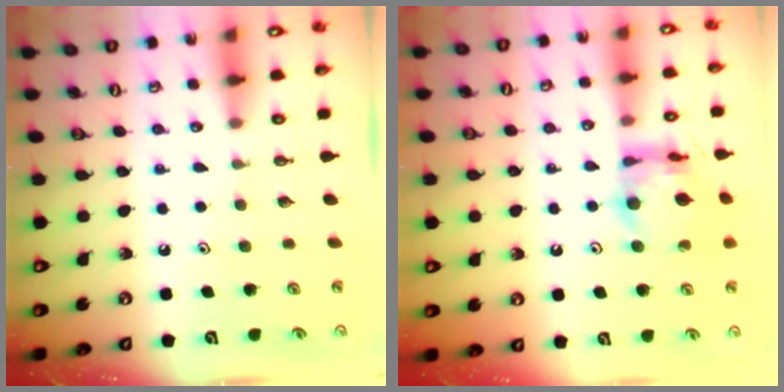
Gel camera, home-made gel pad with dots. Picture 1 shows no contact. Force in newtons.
{"total": 11.8, "press": 11.7, "slide": 1.0}